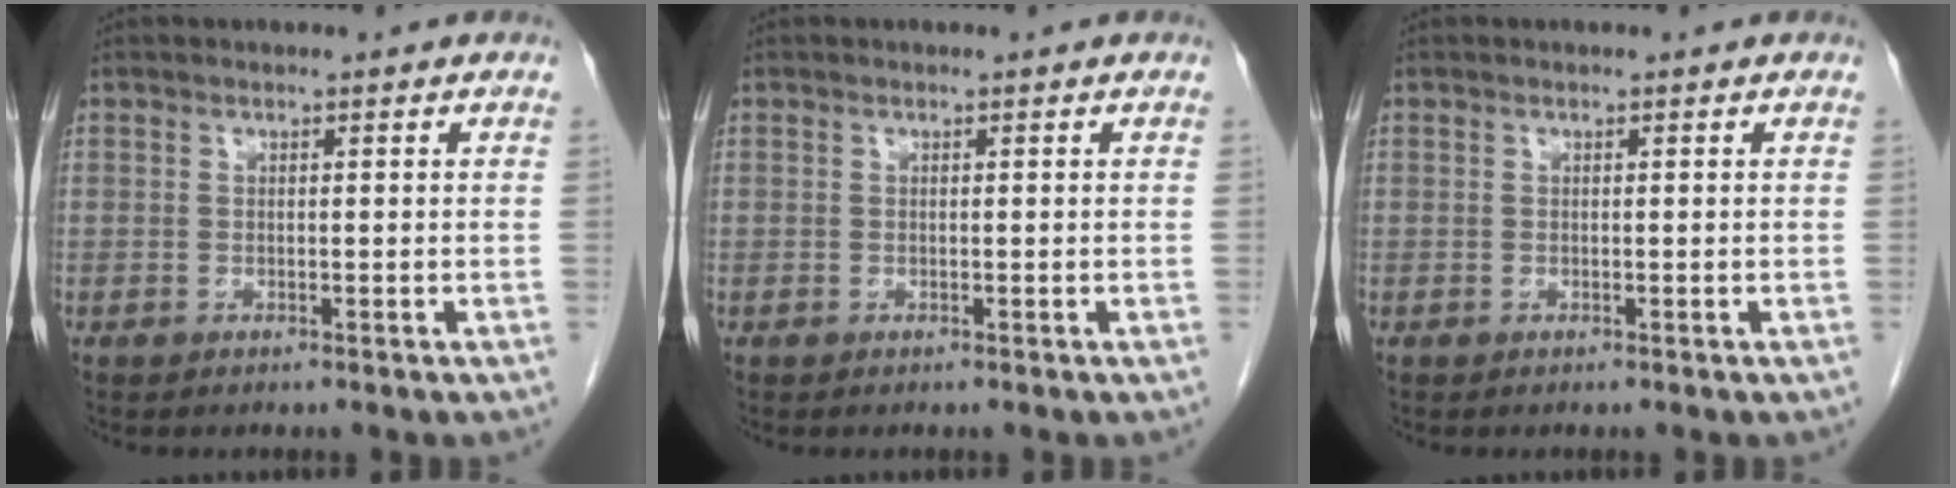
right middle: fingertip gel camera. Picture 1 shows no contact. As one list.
[{"total": 0.0}, {"total": 0.0}]